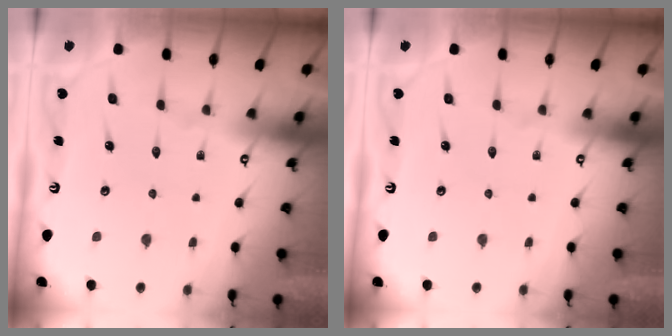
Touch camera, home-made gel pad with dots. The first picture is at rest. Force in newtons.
{"total": 0.0}